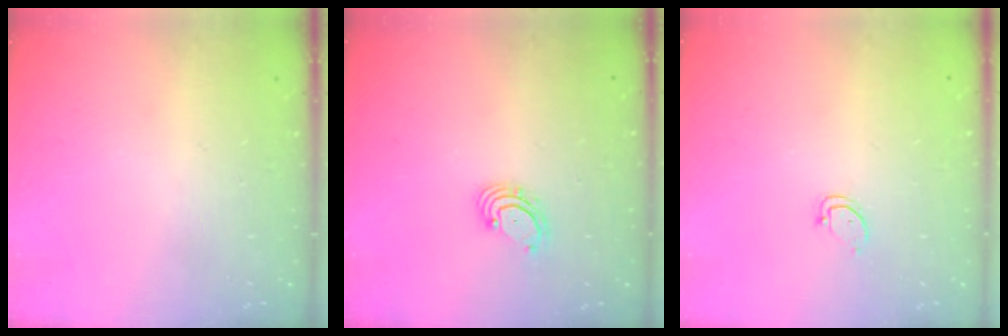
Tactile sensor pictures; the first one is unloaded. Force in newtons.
{"total": 1.8, "press": 1.7, "slide": 0.7}
{"total": 2.5, "press": 2.5, "slide": 0.3}